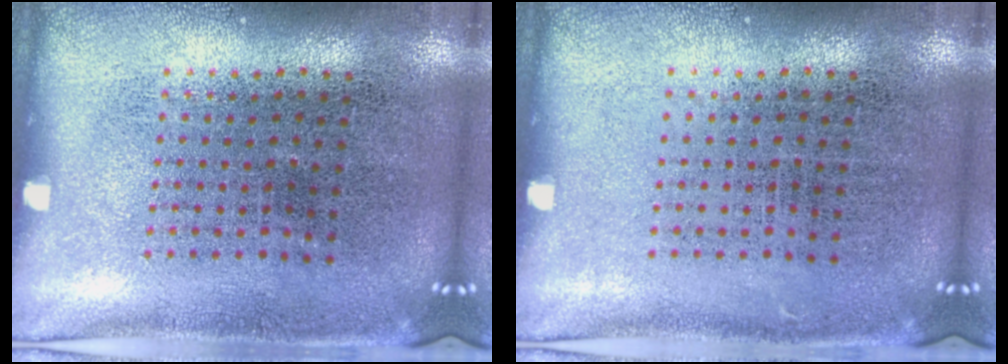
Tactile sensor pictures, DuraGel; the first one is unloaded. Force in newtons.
{"total": 0.0}